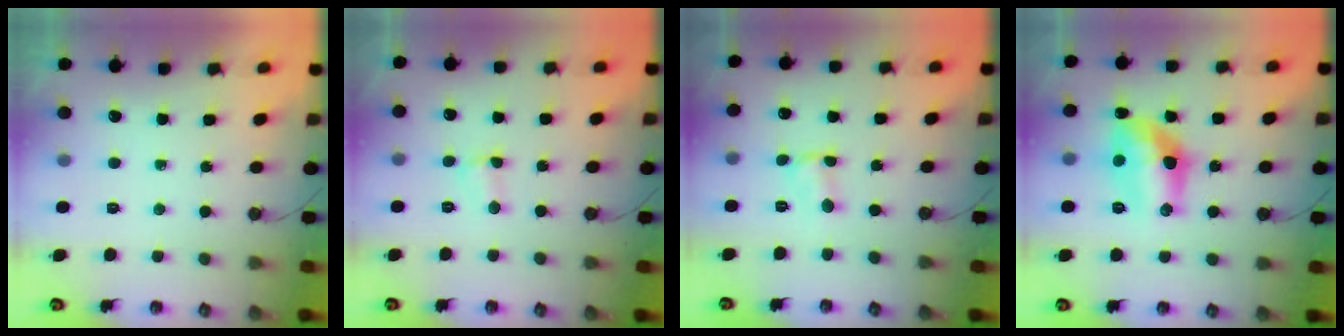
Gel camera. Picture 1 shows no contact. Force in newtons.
{"total": 4.1, "press": 3.6, "slide": 2.0}
{"total": 1.6, "press": 1.6, "slide": 0.2}
{"total": 13.2, "press": 13.2, "slide": 0.5}